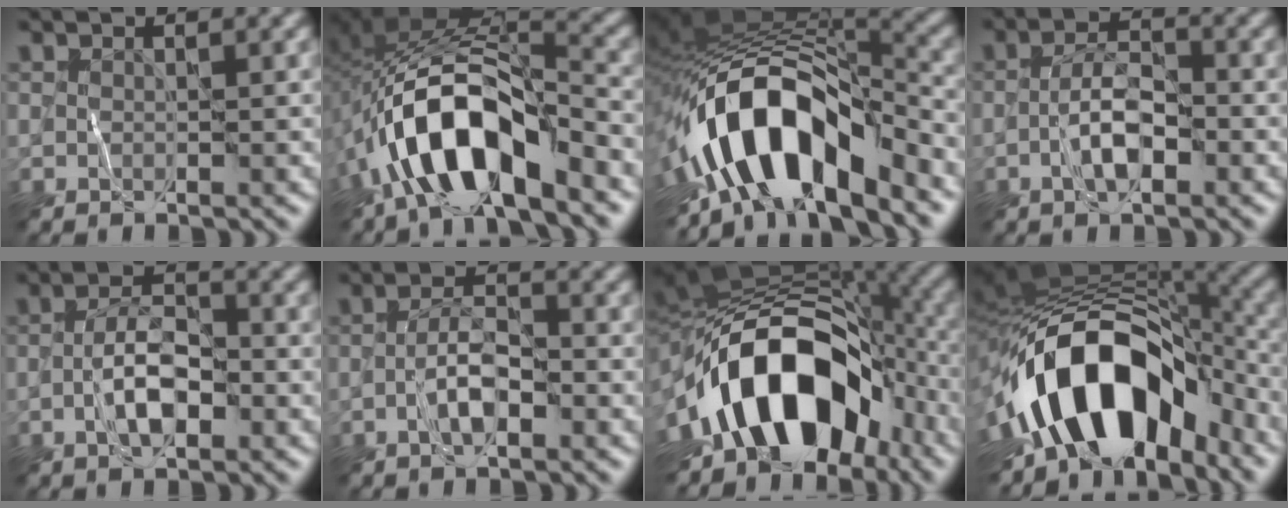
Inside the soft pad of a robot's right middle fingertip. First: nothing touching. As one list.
[{"total": 10.7, "force": [-5.2, 4.7, 8.1], "torque": [-0.154, 0.009, -0.094]}, {"total": 12.4, "force": [-5.9, 5.7, 9.3], "torque": [-0.147, 0.011, -0.109]}, {"total": 3.3, "force": [-1.3, 1.1, 2.9], "torque": [-0.053, 0.009, -0.031]}, {"total": 3.6, "force": [-1.3, 1.3, 3.1], "torque": [-0.056, 0.009, -0.031]}, {"total": 2.8, "force": [-1.1, 0.8, 2.4], "torque": [-0.047, 0.008, -0.028]}, {"total": 14.8, "force": [-6.0, 8.7, 10.4], "torque": [-0.152, 0.017, -0.114]}, {"total": 13.7, "force": [-5.8, 8.2, 9.3], "torque": [-0.144, 0.006, -0.100]}]